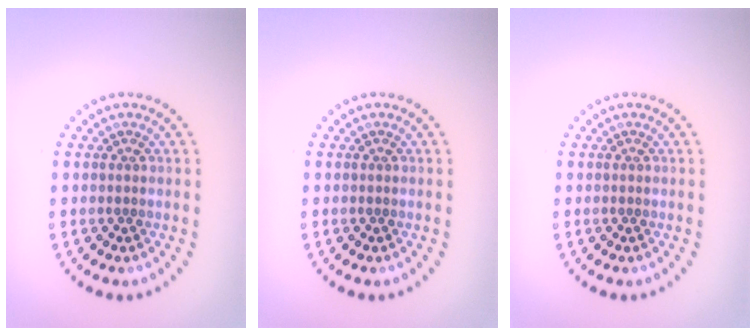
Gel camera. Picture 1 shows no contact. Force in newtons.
{"total": 0.0}
{"total": 0.0}